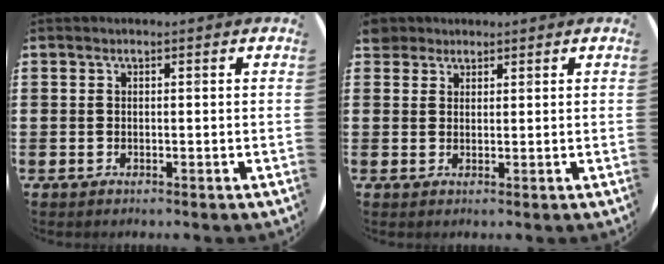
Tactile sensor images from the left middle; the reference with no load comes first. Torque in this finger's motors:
{"motor_torque": [0.37, -0.31, 0.00, 0.00]}